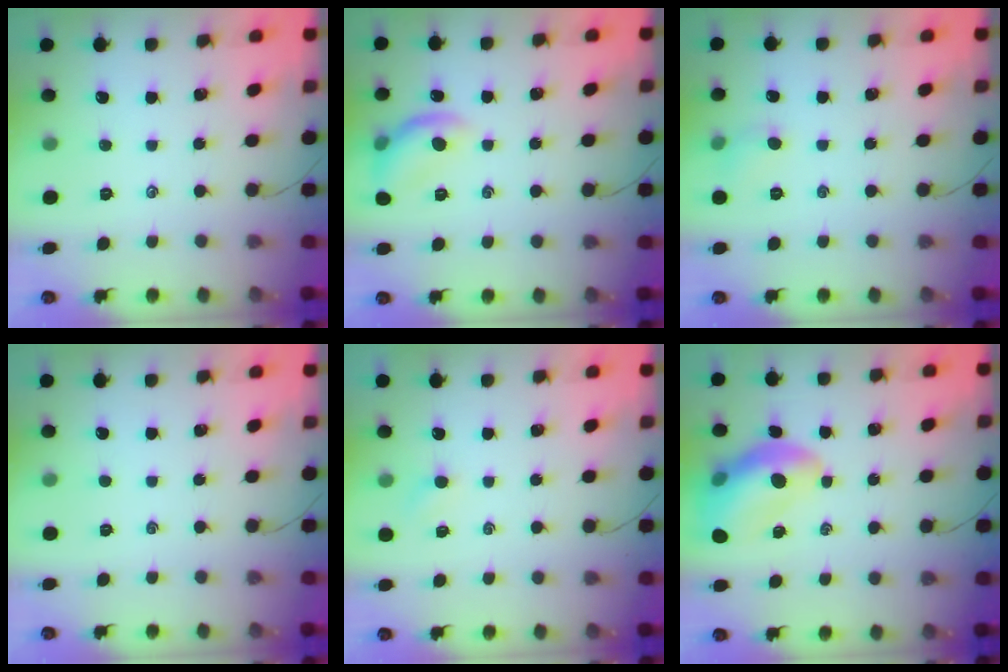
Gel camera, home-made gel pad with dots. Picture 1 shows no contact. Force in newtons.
{"total": 11.4, "press": 11.4, "slide": 0.7}
{"total": 4.5, "press": 4.3, "slide": 1.4}
{"total": 0.0}
{"total": 2.4, "press": 2.3, "slide": 0.7}
{"total": 13.6, "press": 12.9, "slide": 4.1}